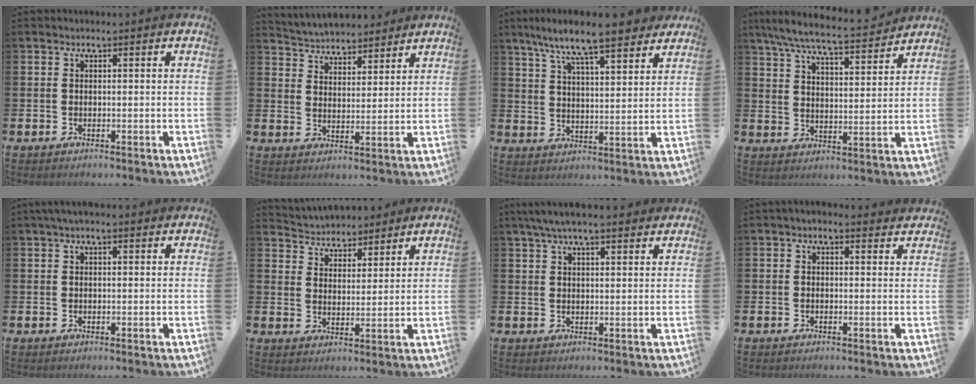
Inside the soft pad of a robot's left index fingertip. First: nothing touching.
{"total": 4.5, "force": [4.2, 1.4, -0.5], "torque": [-0.015, -0.030, 0.073]}
{"total": 9.5, "force": [8.6, 1.2, 4.0], "torque": [-0.101, -0.042, 0.153]}
{"total": 7.8, "force": [7.3, 0.8, 2.8], "torque": [-0.082, -0.045, 0.128]}
{"total": 1.8, "force": [1.2, 0.4, 1.2], "torque": [-0.014, 0.002, 0.019]}
{"total": 4.5, "force": [4.2, 1.4, -0.5], "torque": [-0.014, -0.028, 0.074]}
{"total": 5.3, "force": [4.6, 1.0, 2.4], "torque": [-0.055, -0.005, 0.083]}
{"total": 1.2, "force": [1.0, 0.5, 0.3], "torque": [-0.006, 0.002, 0.018]}